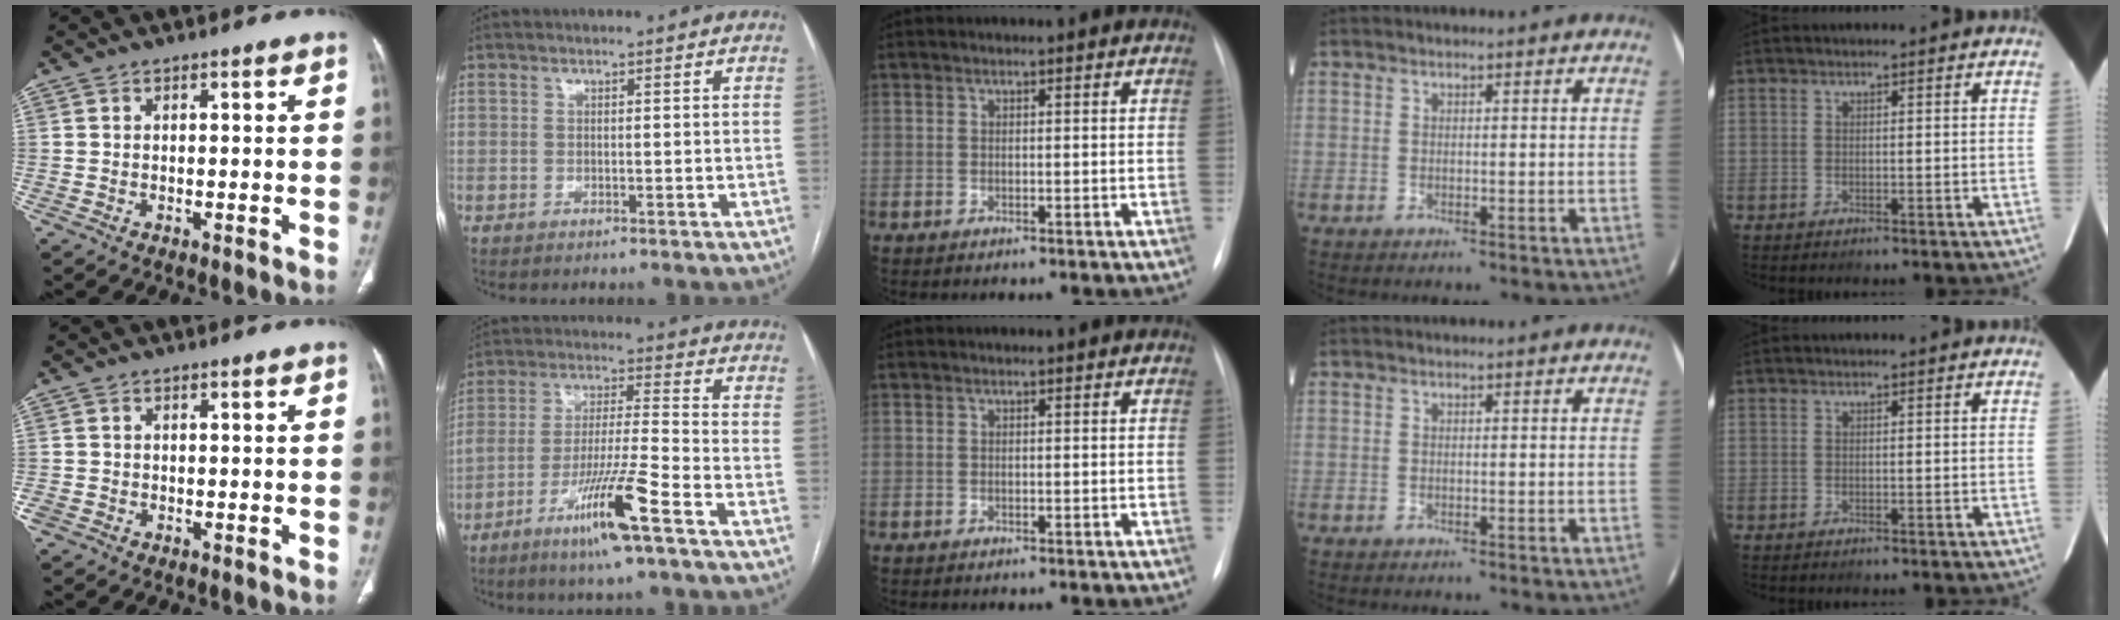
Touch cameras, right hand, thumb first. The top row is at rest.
{"thumb": {"total": 1.8, "force": [-0.6, 1.4, 0.8], "torque": [-0.021, 0.005, -0.012]}, "index": {"total": 12.4, "force": [-6.9, -0.4, 10.3], "torque": [-0.196, -0.018, -0.129]}}